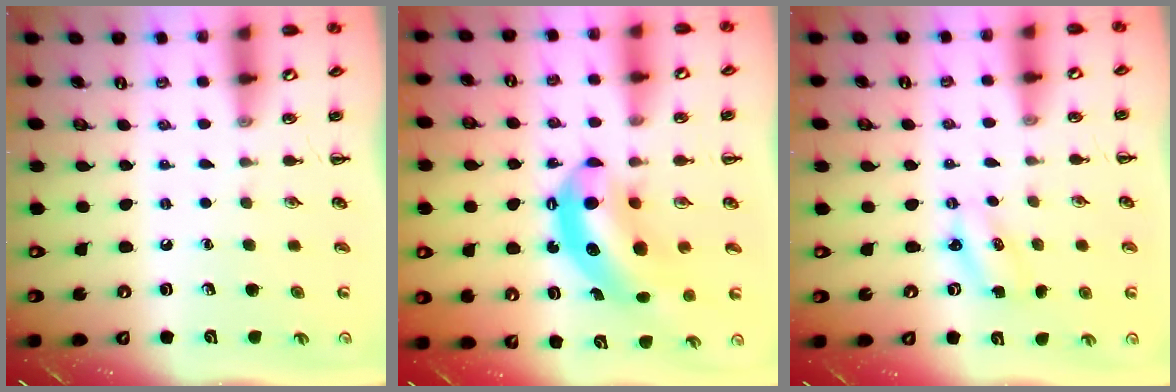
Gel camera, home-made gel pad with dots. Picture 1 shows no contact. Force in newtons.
{"total": 10.2, "press": 9.9, "slide": 2.5}
{"total": 2.4, "press": 2.3, "slide": 0.6}